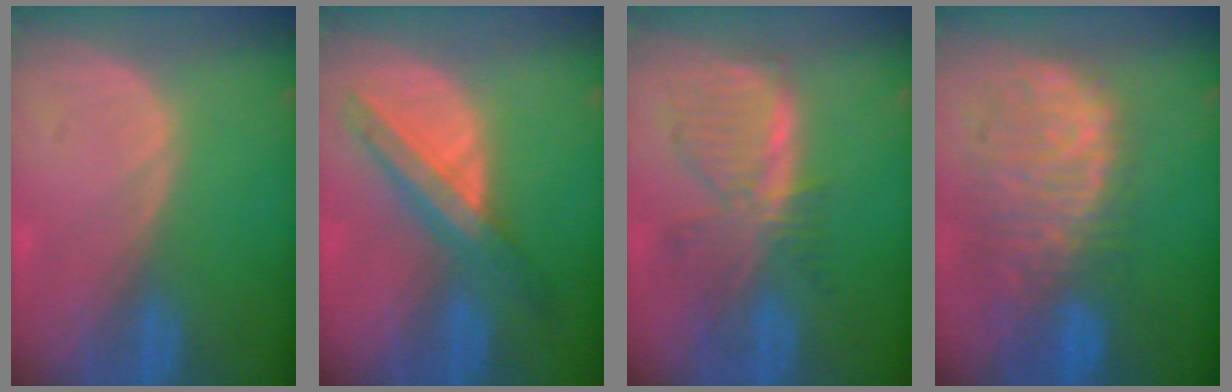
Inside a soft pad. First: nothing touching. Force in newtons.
{"total": 6.9, "press": 6.6, "slide": 1.7}
{"total": 7.5, "press": 6.8, "slide": 3.1}
{"total": 11.4, "press": 9.6, "slide": 6.1}